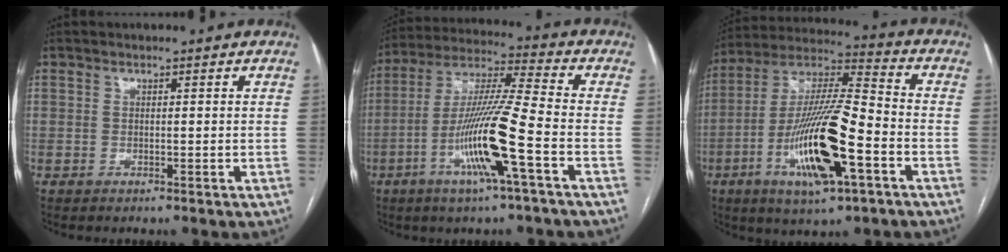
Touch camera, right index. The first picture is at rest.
{"total": 14.7, "force": [-5.2, -0.5, 13.8], "torque": [-0.273, -0.005, -0.103]}
{"total": 18.6, "force": [-6.4, 3.1, 17.2], "torque": [-0.342, -0.010, -0.111]}